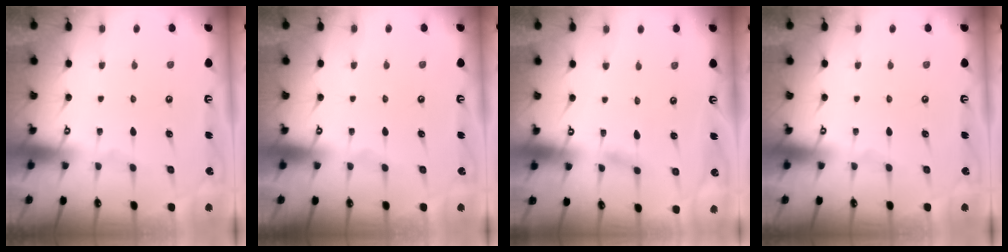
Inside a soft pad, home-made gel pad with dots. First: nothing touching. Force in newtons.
{"total": 0.0}
{"total": 1.9, "press": 1.8, "slide": 0.2}
{"total": 0.0}